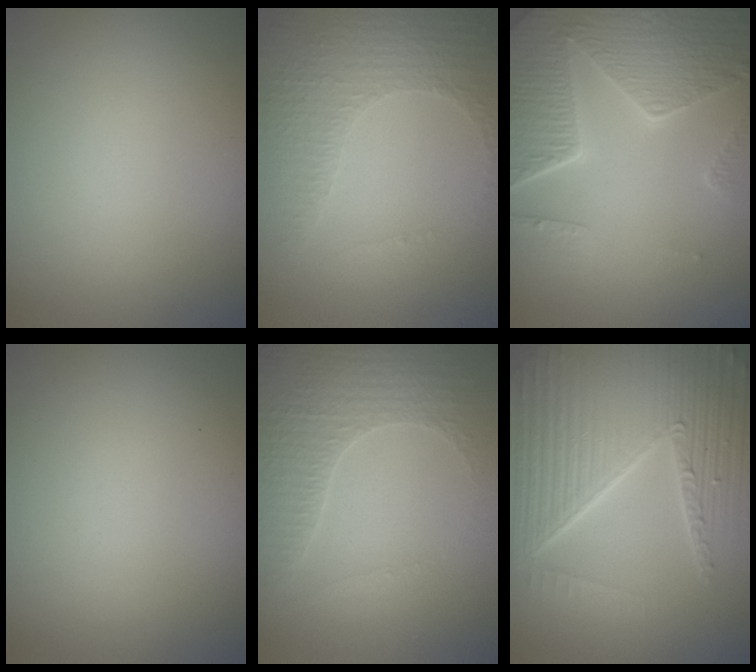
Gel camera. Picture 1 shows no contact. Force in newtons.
{"total": 4.4, "press": 3.1, "slide": 3.1}
{"total": 8.3, "press": 6.1, "slide": 5.6}
{"total": 0.0}
{"total": 3.2, "press": 3.1, "slide": 0.8}
{"total": 10.1, "press": 6.3, "slide": 7.8}